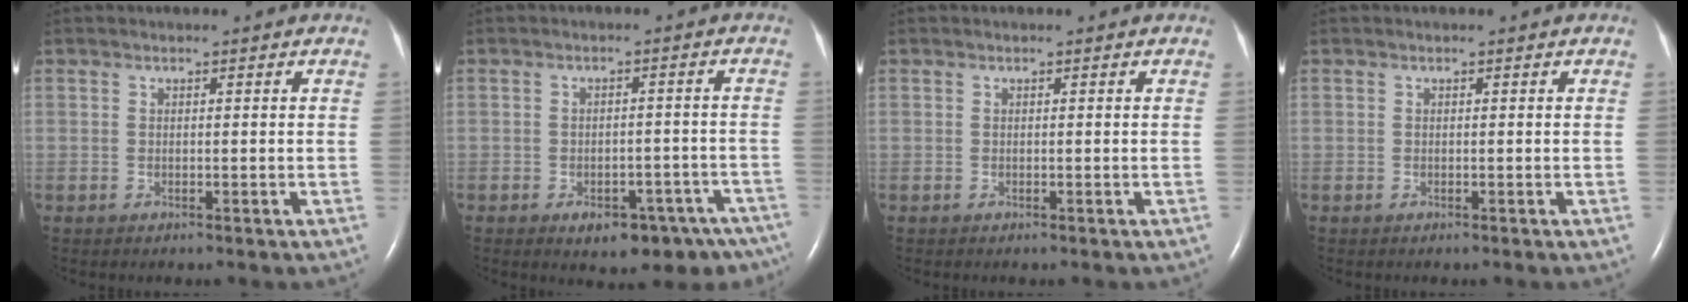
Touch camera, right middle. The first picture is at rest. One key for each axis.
{"total": 11.8, "fx": -8.4, "fy": 5.7, "fz": 6.0, "tx": -0.053, "ty": 0.014, "tz": -0.100}
{"total": 0.0}
{"total": 0.0}